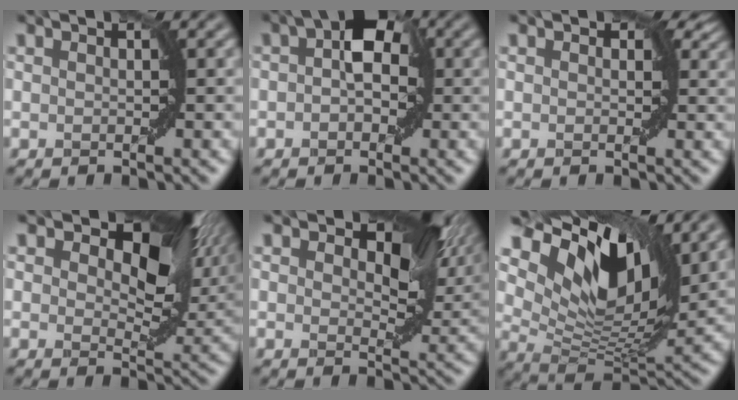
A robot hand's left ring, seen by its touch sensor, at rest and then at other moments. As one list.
[{"total": 5.1, "force": [0.9, 3.1, 3.9], "torque": [-0.049, 0.015, 0.000]}, {"total": 2.9, "force": [1.1, 1.8, 2.0], "torque": [-0.021, 0.001, 0.012]}, {"total": 11.8, "force": [5.2, 6.2, 8.6], "torque": [-0.108, 0.003, 0.074]}, {"total": 8.5, "force": [3.4, 4.5, 6.4], "torque": [-0.088, -0.001, 0.047]}, {"total": 11.8, "force": [6.1, 5.8, 8.3], "torque": [-0.152, -0.005, 0.118]}]